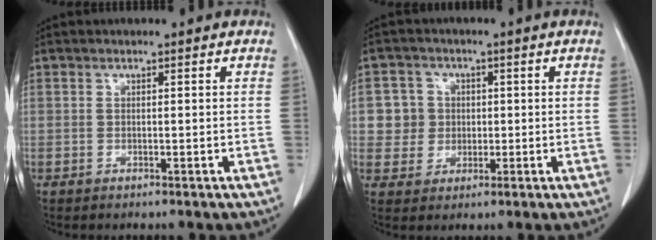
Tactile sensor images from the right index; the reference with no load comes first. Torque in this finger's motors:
{"motor_torque": [-0.33, 0.31, -0.04, -0.03]}